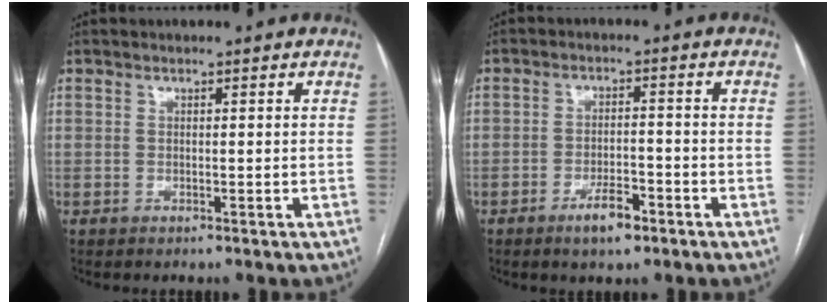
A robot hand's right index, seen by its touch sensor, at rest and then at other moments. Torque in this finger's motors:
{"motor_torque": [0.05, -0.11, -0.10, -0.03]}